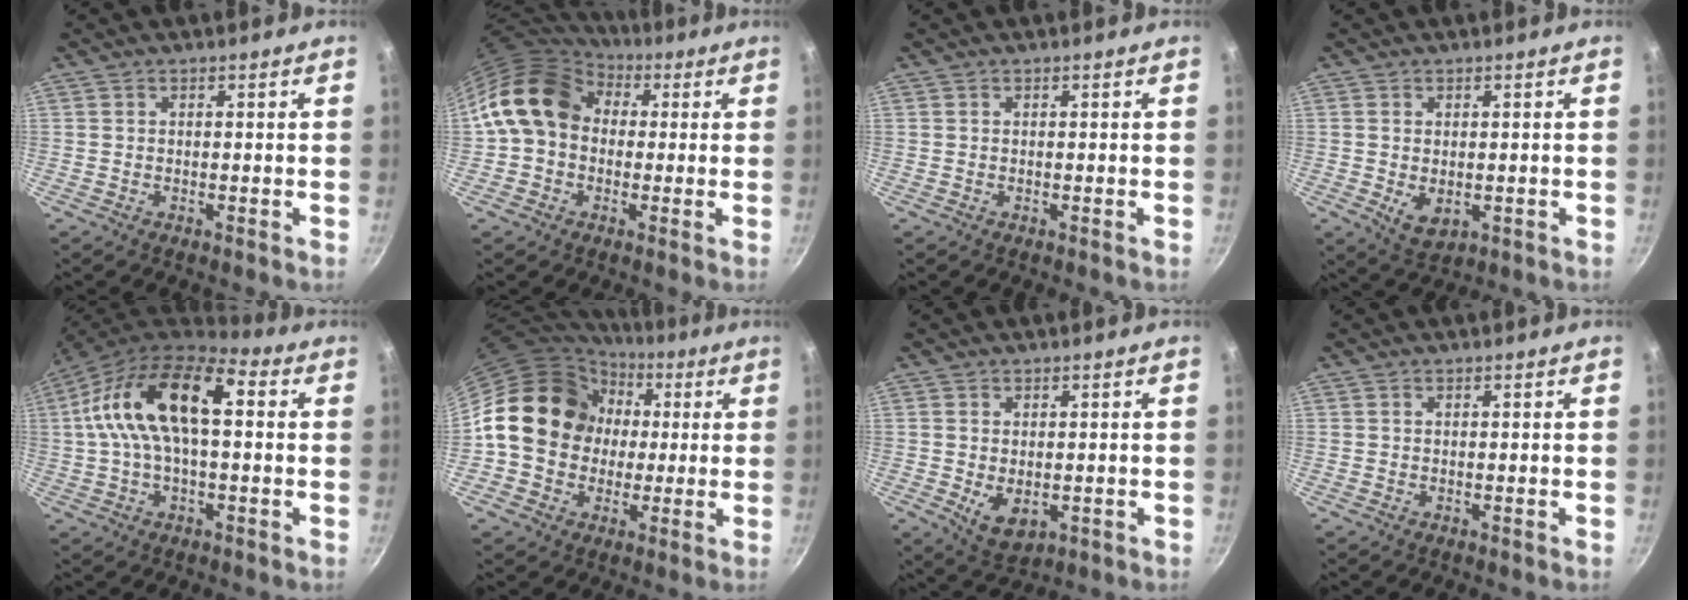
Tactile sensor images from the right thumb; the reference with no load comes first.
{"total": 14.0, "force": [2.0, 11.1, 8.3], "torque": [-0.120, 0.027, 0.020]}
{"total": 0.0}
{"total": 4.7, "force": [-0.4, 3.1, 3.5], "torque": [-0.056, -0.014, 0.000]}
{"total": 18.2, "force": [2.8, 9.2, 15.4], "torque": [-0.266, 0.032, 0.030]}
{"total": 17.7, "force": [1.5, 15.2, 8.9], "torque": [-0.119, 0.030, 0.018]}
{"total": 5.9, "force": [-0.7, 3.9, 4.5], "torque": [-0.068, -0.015, -0.001]}
{"total": 0.0}